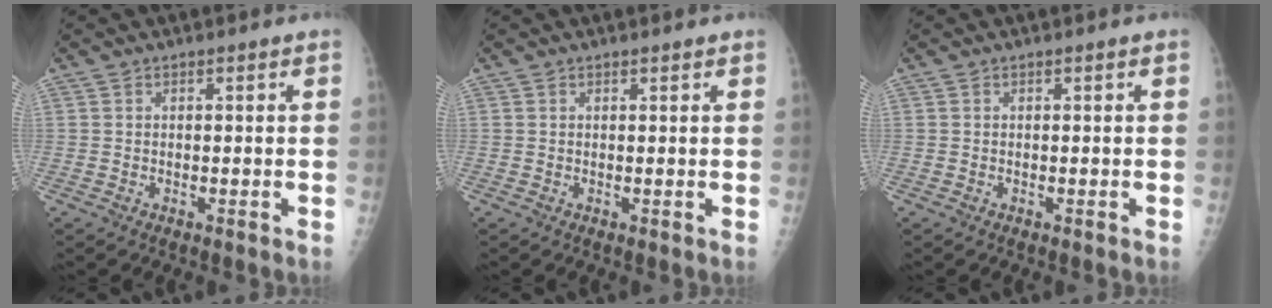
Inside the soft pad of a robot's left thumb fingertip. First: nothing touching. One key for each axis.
{"total": 0.6, "fx": 0.5, "fy": 0.2, "fz": 0.3, "tx": -0.005, "ty": -0.002, "tz": 0.007}
{"total": 0.0}